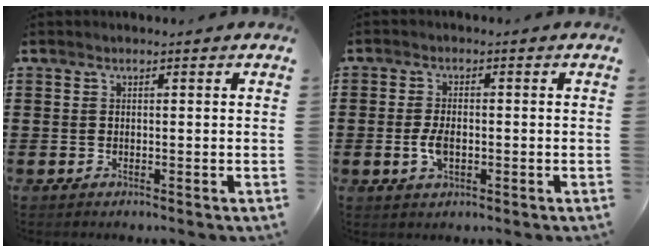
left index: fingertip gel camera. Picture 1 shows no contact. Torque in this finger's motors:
{"motor_torque": [0.18, 0.17, 0.16, 0.06]}